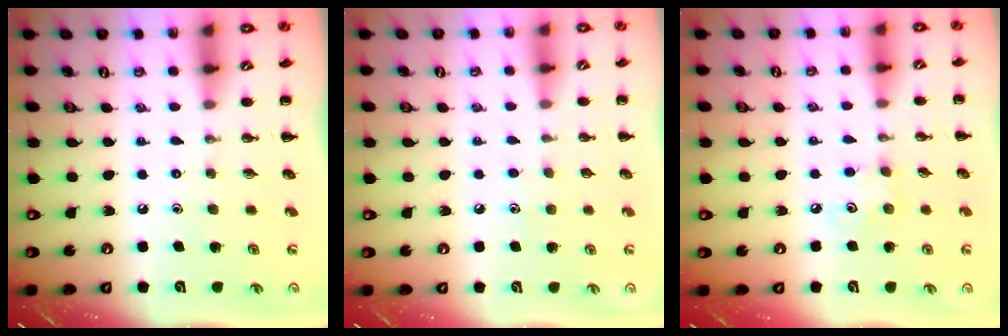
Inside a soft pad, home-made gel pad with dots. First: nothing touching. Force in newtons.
{"total": 3.6, "press": 3.5, "slide": 0.8}
{"total": 4.2, "press": 4.0, "slide": 1.0}